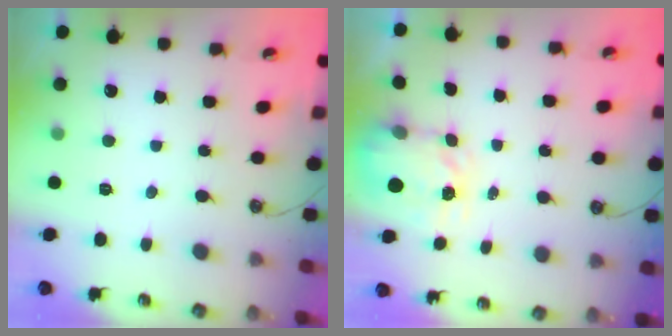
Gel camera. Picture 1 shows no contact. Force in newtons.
{"total": 3.6, "press": 3.6, "slide": 0.4}